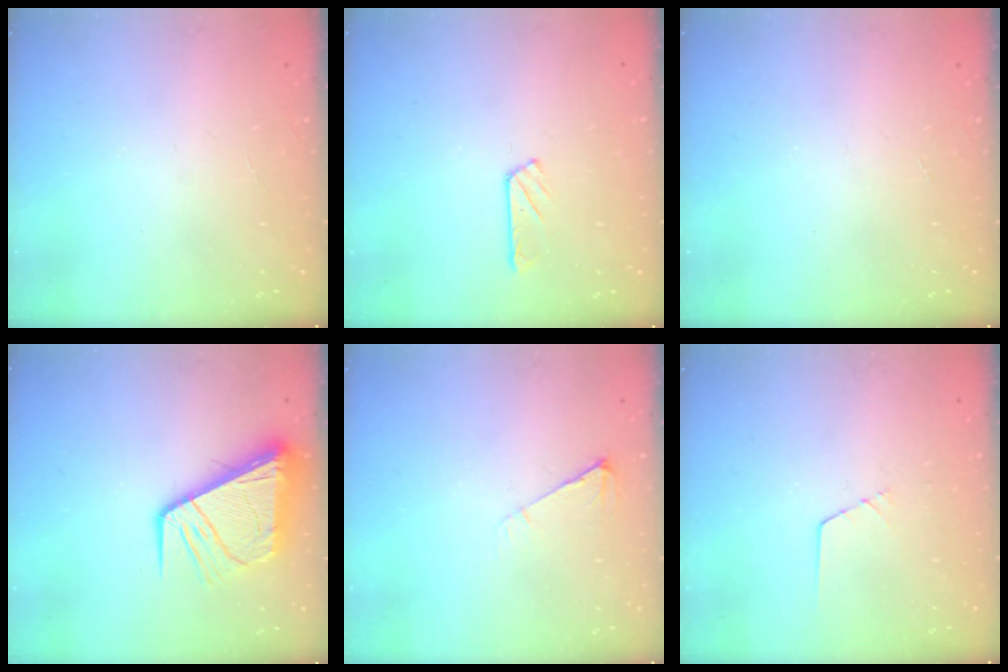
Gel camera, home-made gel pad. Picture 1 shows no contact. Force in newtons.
{"total": 3.1, "press": 3.1, "slide": 0.4}
{"total": 0.0}
{"total": 12.6, "press": 12.5, "slide": 1.7}
{"total": 4.9, "press": 4.8, "slide": 0.9}
{"total": 1.6, "press": 1.6, "slide": 0.1}